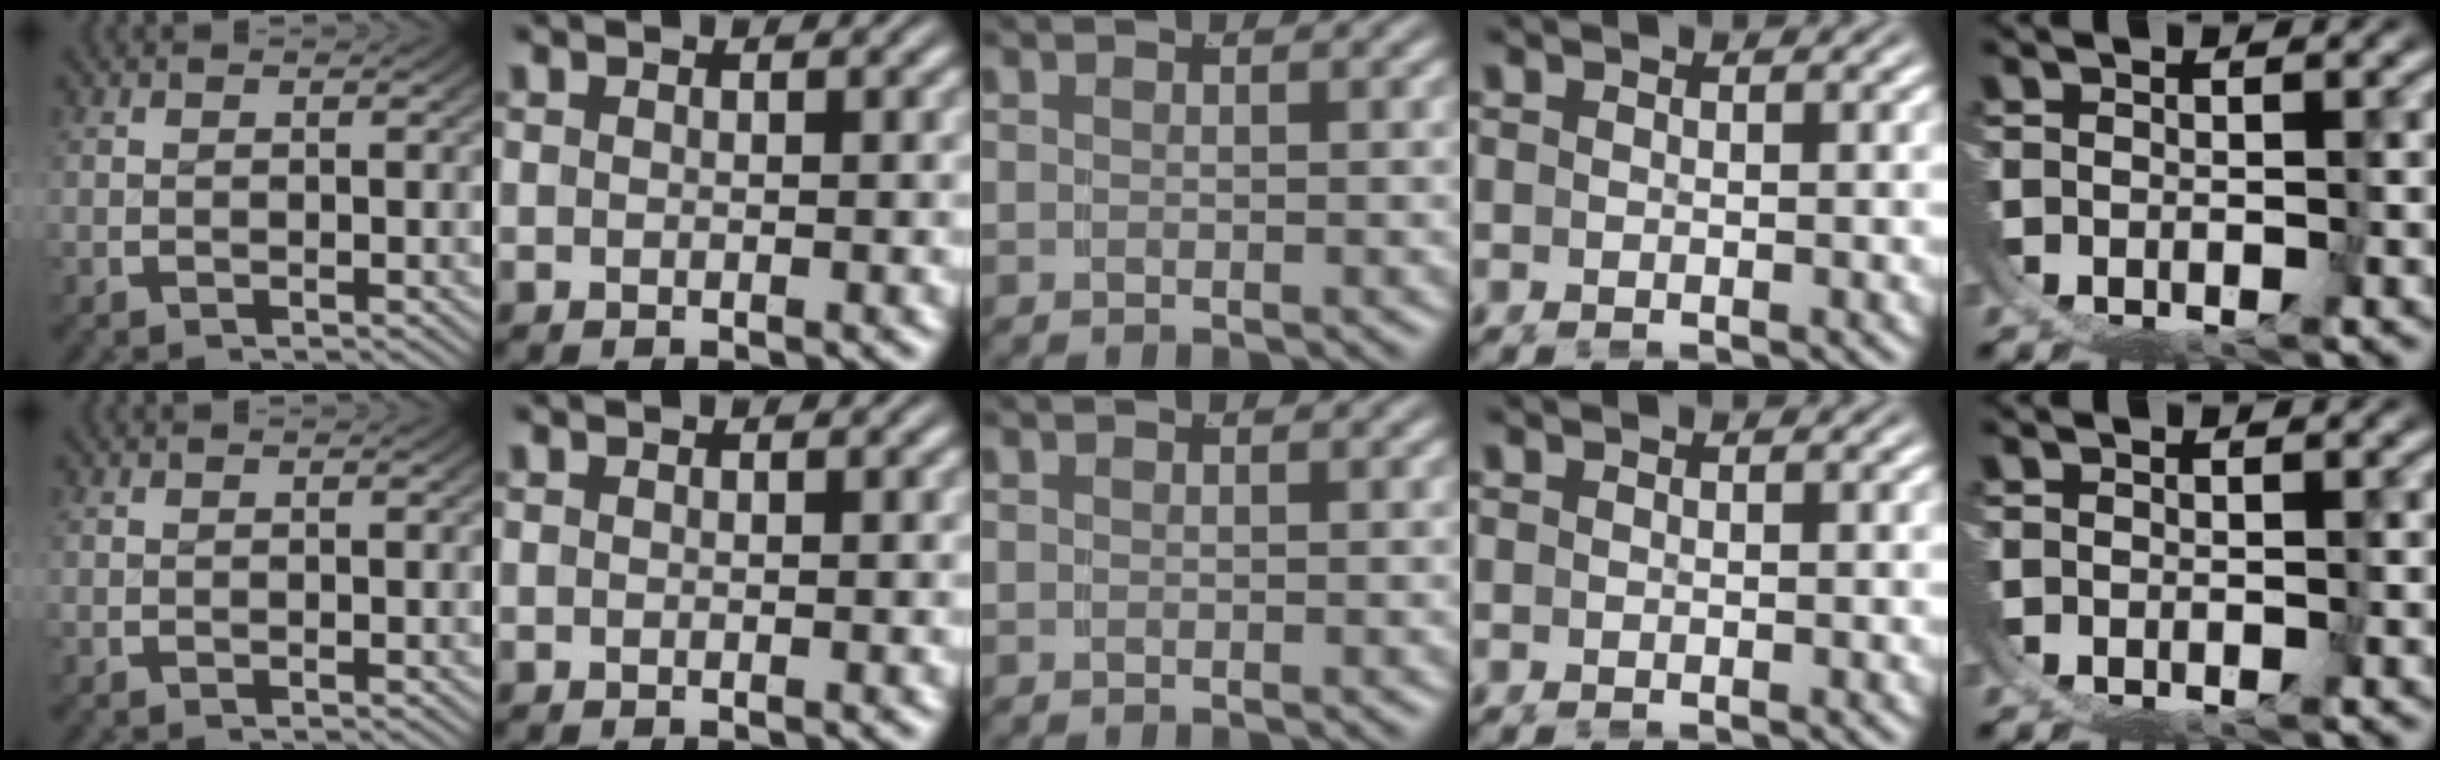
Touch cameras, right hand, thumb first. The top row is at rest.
{}